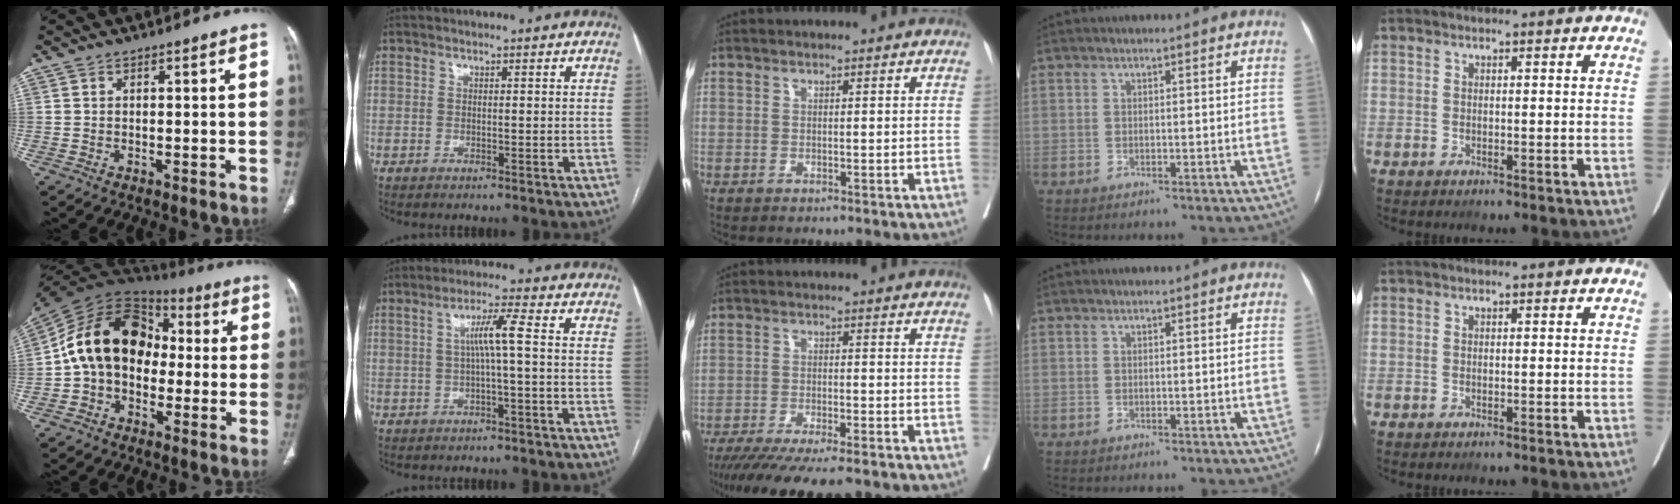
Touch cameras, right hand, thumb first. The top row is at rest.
{"thumb": {"total": 17.3, "force": [-0.5, 12.8, 11.7], "torque": [-0.175, 0.047, -0.023]}, "index": {"total": 4.7, "force": [0.1, -0.5, 4.7], "torque": [-0.082, 0.013, 0.005]}, "middle": {"total": 14.1, "force": [-11.7, 1.8, 7.7], "torque": [-0.119, -0.032, -0.178]}}